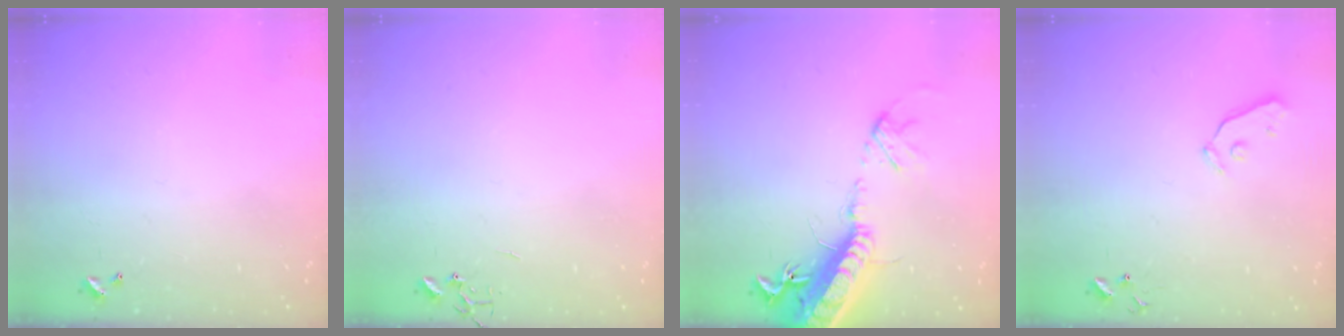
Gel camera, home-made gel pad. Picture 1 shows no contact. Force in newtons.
{"total": 0.0}
{"total": 20.9, "press": 20.3, "slide": 4.9}
{"total": 4.7, "press": 4.6, "slide": 0.7}